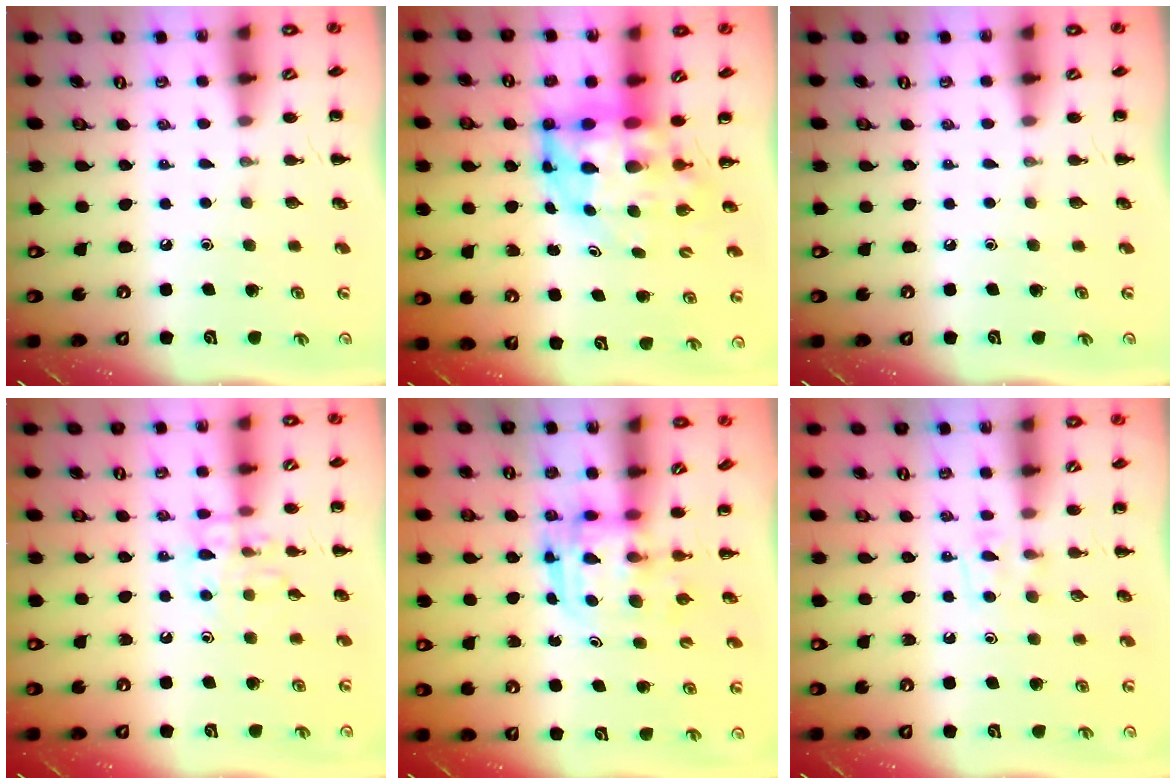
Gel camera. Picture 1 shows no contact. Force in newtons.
{"total": 8.2, "press": 7.9, "slide": 2.1}
{"total": 0.0}
{"total": 9.8, "press": 9.8, "slide": 0.6}
{"total": 3.0, "press": 3.0, "slide": 0.3}
{"total": 4.8, "press": 4.5, "slide": 1.7}